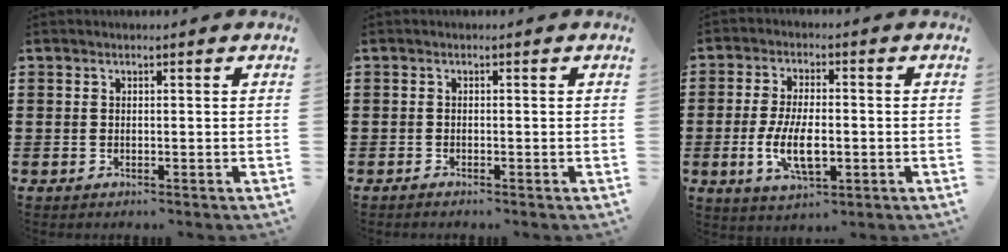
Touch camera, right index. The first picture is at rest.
{"total": 0.7, "force": [-0.7, 0.0, 0.2], "torque": [-0.005, -0.003, -0.013]}
{"total": 7.9, "force": [-1.7, 3.5, 6.9], "torque": [-0.142, -0.010, -0.036]}